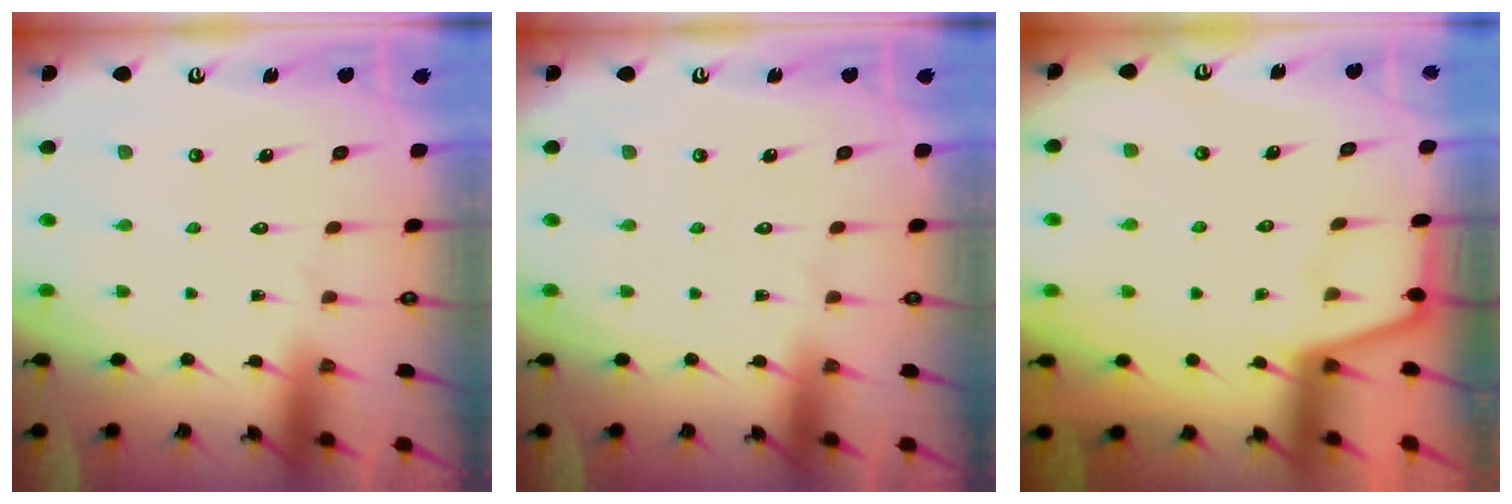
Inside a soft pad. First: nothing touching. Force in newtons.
{"total": 0.0}
{"total": 1.9, "press": 1.9, "slide": 0.2}